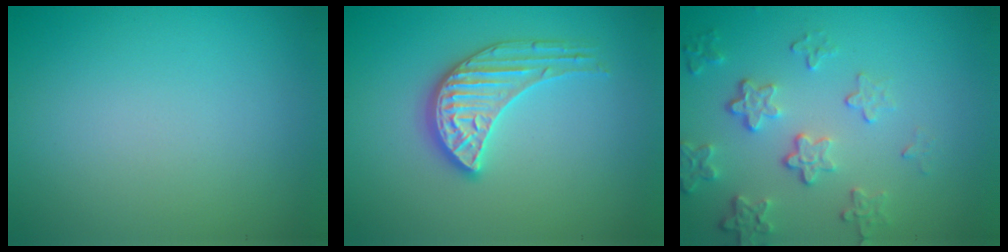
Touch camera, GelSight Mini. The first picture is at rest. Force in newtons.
{"total": 3.5, "press": 3.3, "slide": 1.3}
{"total": 4.1, "press": 3.2, "slide": 2.6}